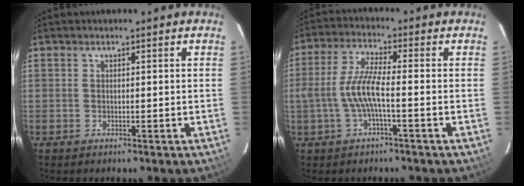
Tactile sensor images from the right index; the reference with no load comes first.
{"total": 7.1, "force": [-1.9, 0.8, 6.9], "torque": [-0.150, 0.004, -0.032]}